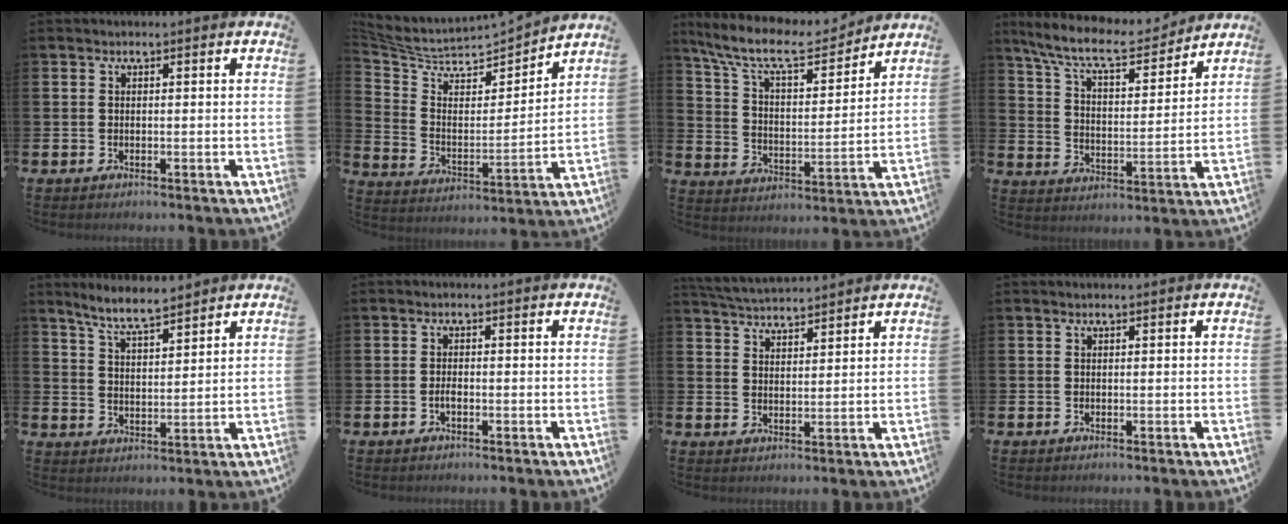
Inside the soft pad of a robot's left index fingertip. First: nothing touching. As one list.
[{"total": 6.1, "force": [5.4, 2.2, 1.7], "torque": [-0.070, -0.049, 0.086]}, {"total": 10.9, "force": [9.7, 2.5, 4.3], "torque": [-0.120, -0.057, 0.167]}, {"total": 9.8, "force": [8.9, 1.8, 3.8], "torque": [-0.104, -0.055, 0.153]}, {"total": 6.2, "force": [5.9, 0.6, 1.8], "torque": [-0.055, -0.023, 0.108]}, {"total": 1.1, "force": [-0.5, 0.4, 0.9], "torque": [-0.013, -0.003, -0.011]}, {"total": 4.2, "force": [4.2, 0.2, 0.1], "torque": [-0.010, -0.025, 0.075]}, {"total": 0.0}]